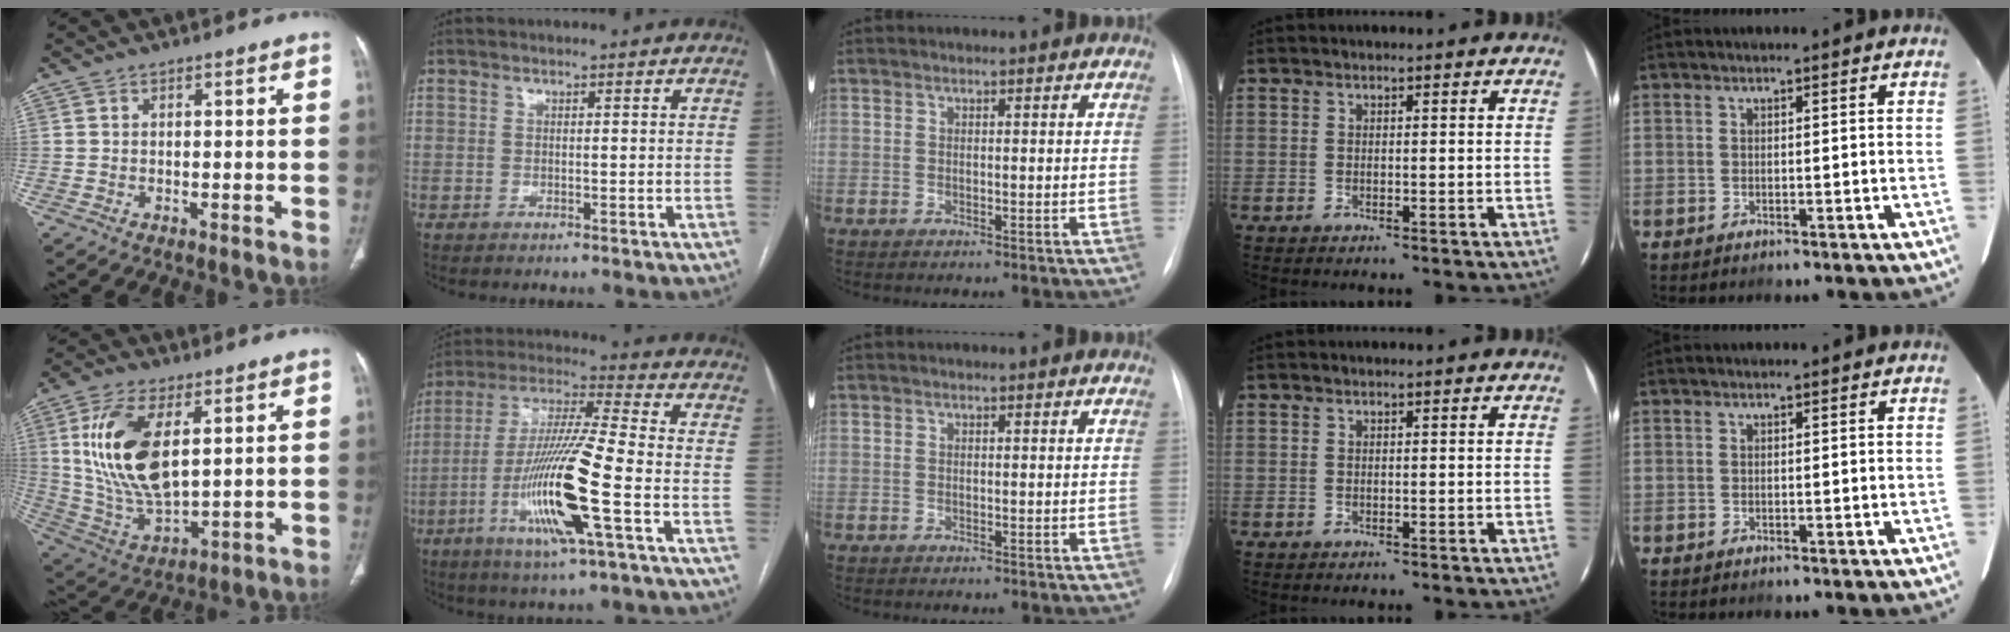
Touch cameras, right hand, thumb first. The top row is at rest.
{"thumb": {"total": 17.6, "force": [4.6, 8.5, 14.8], "torque": [-0.292, -0.021, 0.099]}, "index": {"total": 16.7, "force": [-5.6, 0.1, 15.7], "torque": [-0.318, -0.016, -0.107]}}